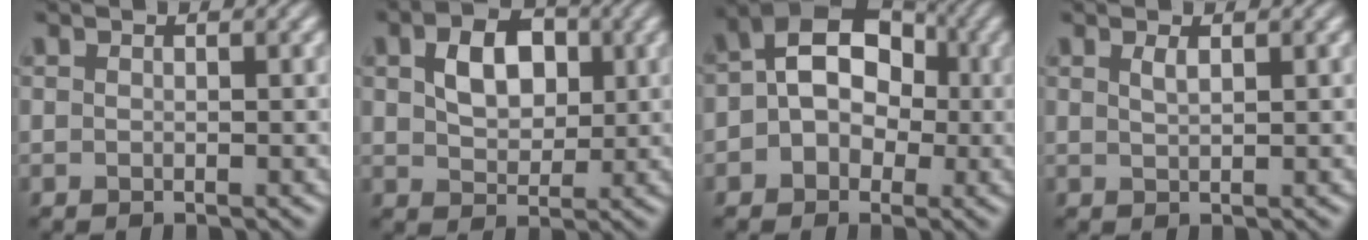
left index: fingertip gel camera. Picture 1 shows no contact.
{"total": 4.8, "force": [1.2, 3.3, 3.4], "torque": [-0.066, 0.005, 0.016]}
{"total": 8.7, "force": [0.7, 6.5, 5.7], "torque": [-0.064, 0.039, -0.020]}
{"total": 1.1, "force": [0.7, 0.3, 0.8], "torque": [-0.015, 0.001, 0.012]}